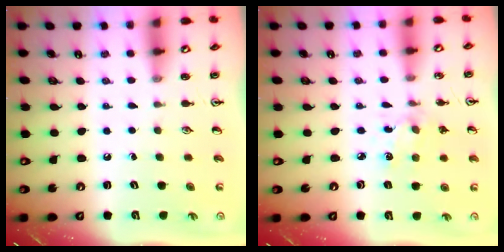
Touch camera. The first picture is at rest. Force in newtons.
{"total": 2.8, "press": 2.7, "slide": 0.7}